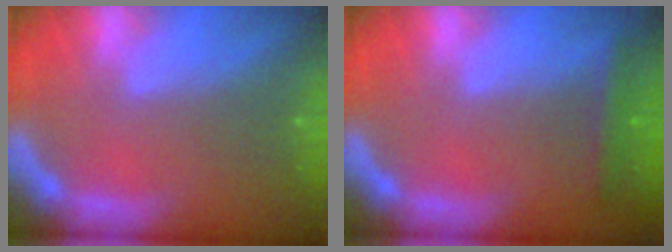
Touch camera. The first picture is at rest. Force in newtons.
{"total": 1.9}